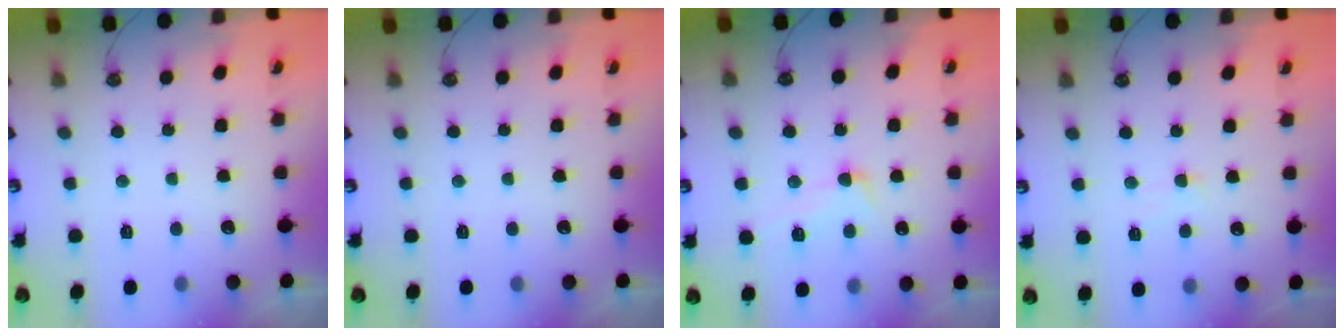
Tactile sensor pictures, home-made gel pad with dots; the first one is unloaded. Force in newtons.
{"total": 0.0}
{"total": 3.2, "press": 3.1, "slide": 0.9}
{"total": 2.4, "press": 2.3, "slide": 0.5}